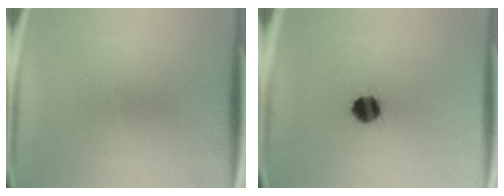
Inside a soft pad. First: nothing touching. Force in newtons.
{"total": 7.0}